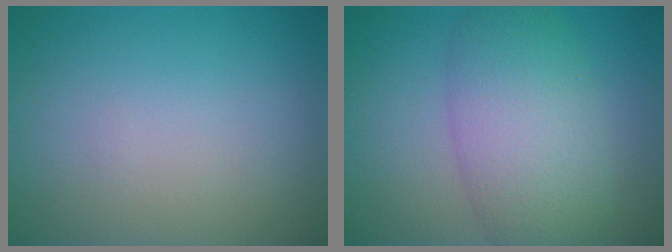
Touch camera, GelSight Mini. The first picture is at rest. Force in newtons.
{"total": 6.9, "press": 6.9, "slide": 0.5}